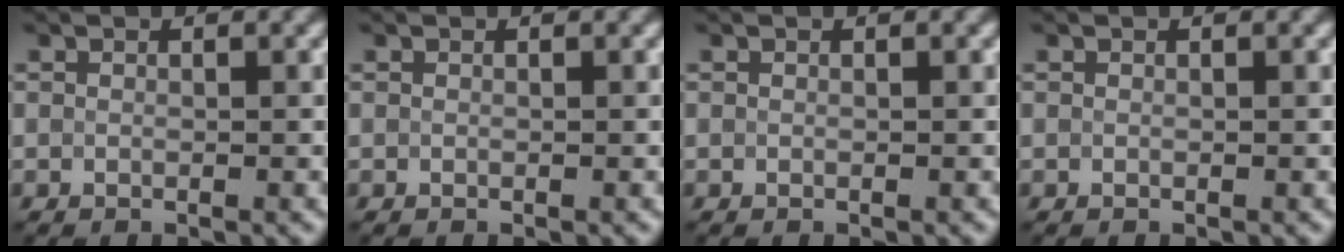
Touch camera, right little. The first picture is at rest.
{"total": 0.0}
{"total": 0.0}
{"total": 0.0}